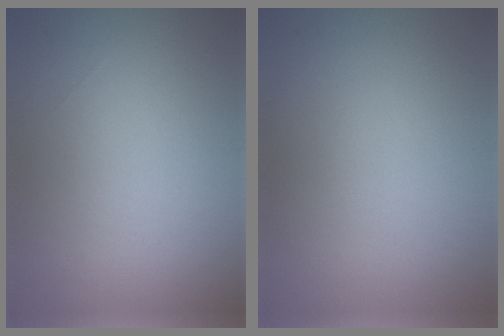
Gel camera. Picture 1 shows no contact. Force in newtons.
{"total": 0.0}